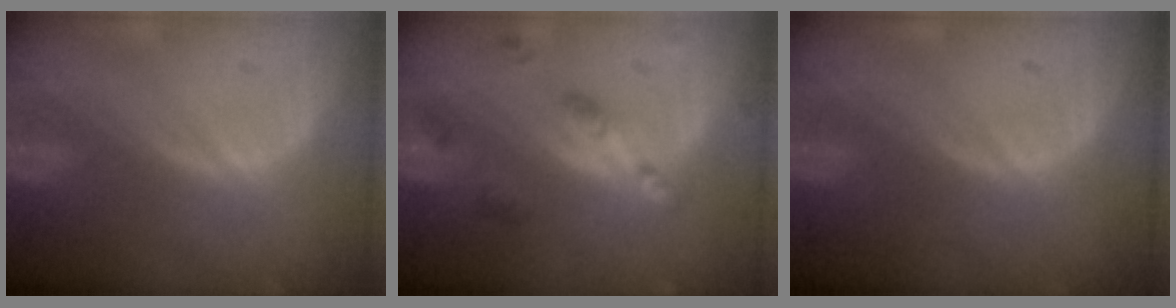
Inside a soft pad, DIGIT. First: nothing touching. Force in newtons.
{"total": 5.1, "press": 5.1, "slide": 0.4}
{"total": 0.0}